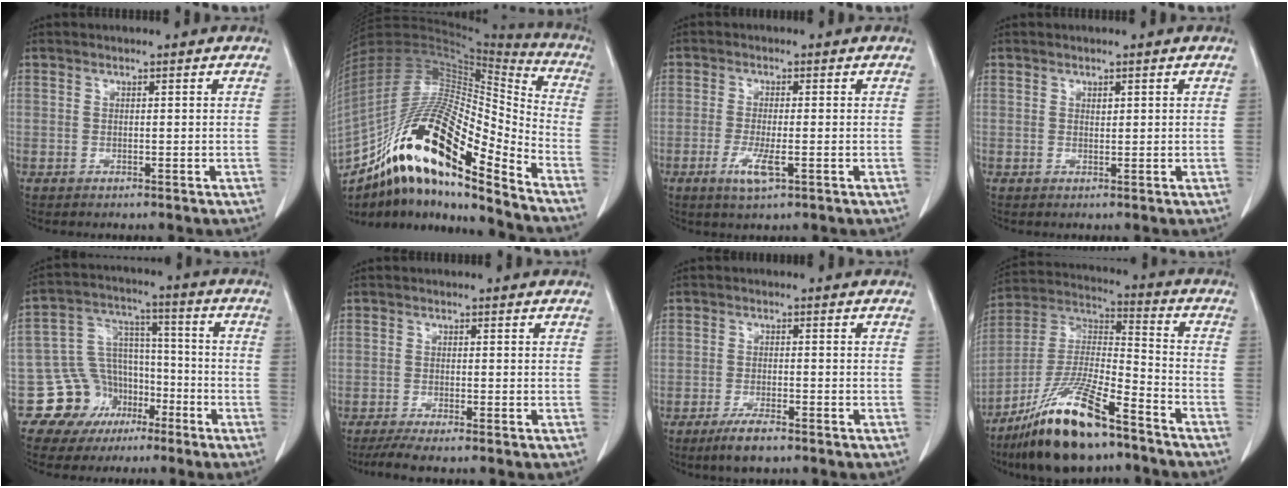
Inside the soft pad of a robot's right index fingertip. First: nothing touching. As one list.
[{"total": 26.4, "force": [-16.3, 5.1, 20.1], "torque": [-0.383, -0.013, -0.291]}, {"total": 4.1, "force": [-1.6, 0.7, 3.7], "torque": [-0.075, -0.006, -0.025]}, {"total": 0.5, "force": [0.3, 0.3, 0.3], "torque": [-0.006, -0.002, 0.006]}, {"total": 11.0, "force": [-5.9, 9.1, 1.6], "torque": [-0.026, 0.064, -0.087]}, {"total": 4.0, "force": [-3.2, -0.3, 2.4], "torque": [-0.041, -0.009, -0.055]}, {"total": 5.7, "force": [-4.2, 0.7, 3.8], "torque": [-0.076, -0.011, -0.071]}, {"total": 17.7, "force": [-12.5, 3.1, 12.2], "torque": [-0.260, -0.017, -0.226]}]